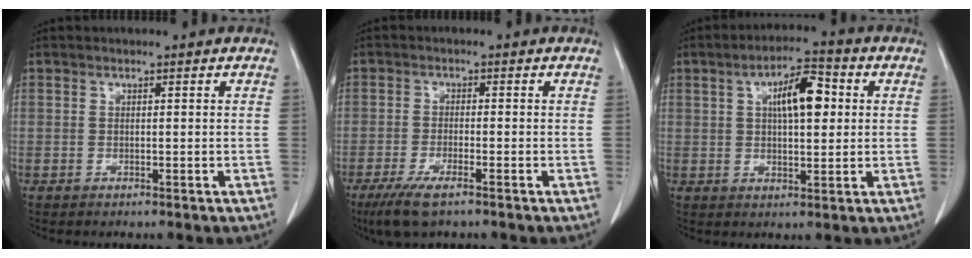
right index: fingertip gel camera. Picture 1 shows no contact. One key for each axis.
{"total": 5.7, "fx": -3.7, "fy": 0.8, "fz": 4.2, "tx": -0.085, "ty": -0.015, "tz": -0.064}
{"total": 8.3, "fx": 2.1, "fy": 2.8, "fz": 7.6, "tx": -0.126, "ty": 0.017, "tz": 0.031}